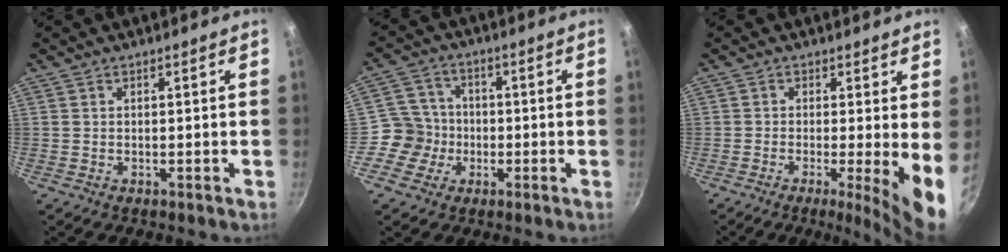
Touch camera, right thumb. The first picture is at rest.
{"total": 6.9, "force": [-1.8, 6.6, 1.2], "torque": [0.015, 0.024, -0.048]}
{"total": 8.5, "force": [-1.0, 1.4, 8.4], "torque": [-0.109, -0.016, -0.016]}